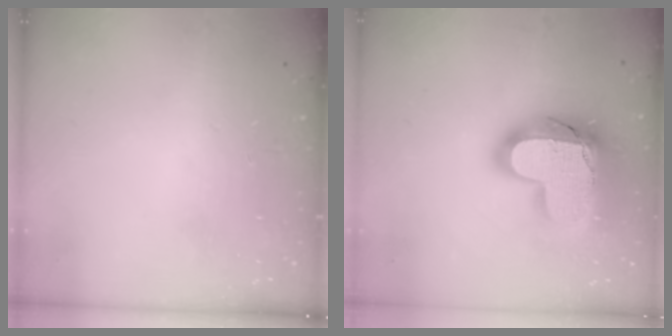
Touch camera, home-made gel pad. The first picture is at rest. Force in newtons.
{"total": 22.3, "press": 22.3, "slide": 1.5}